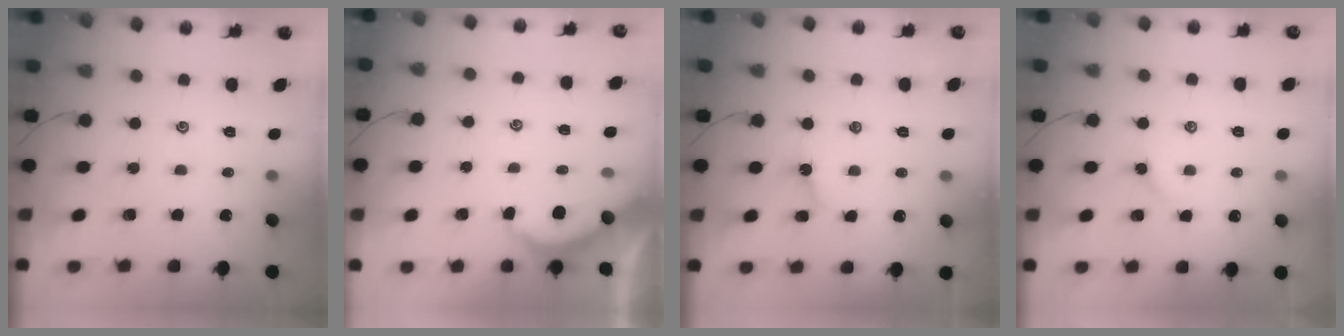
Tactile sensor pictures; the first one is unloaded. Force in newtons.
{"total": 2.9, "press": 2.9, "slide": 0.3}
{"total": 3.3, "press": 3.3, "slide": 0.4}
{"total": 1.5, "press": 1.4, "slide": 0.3}